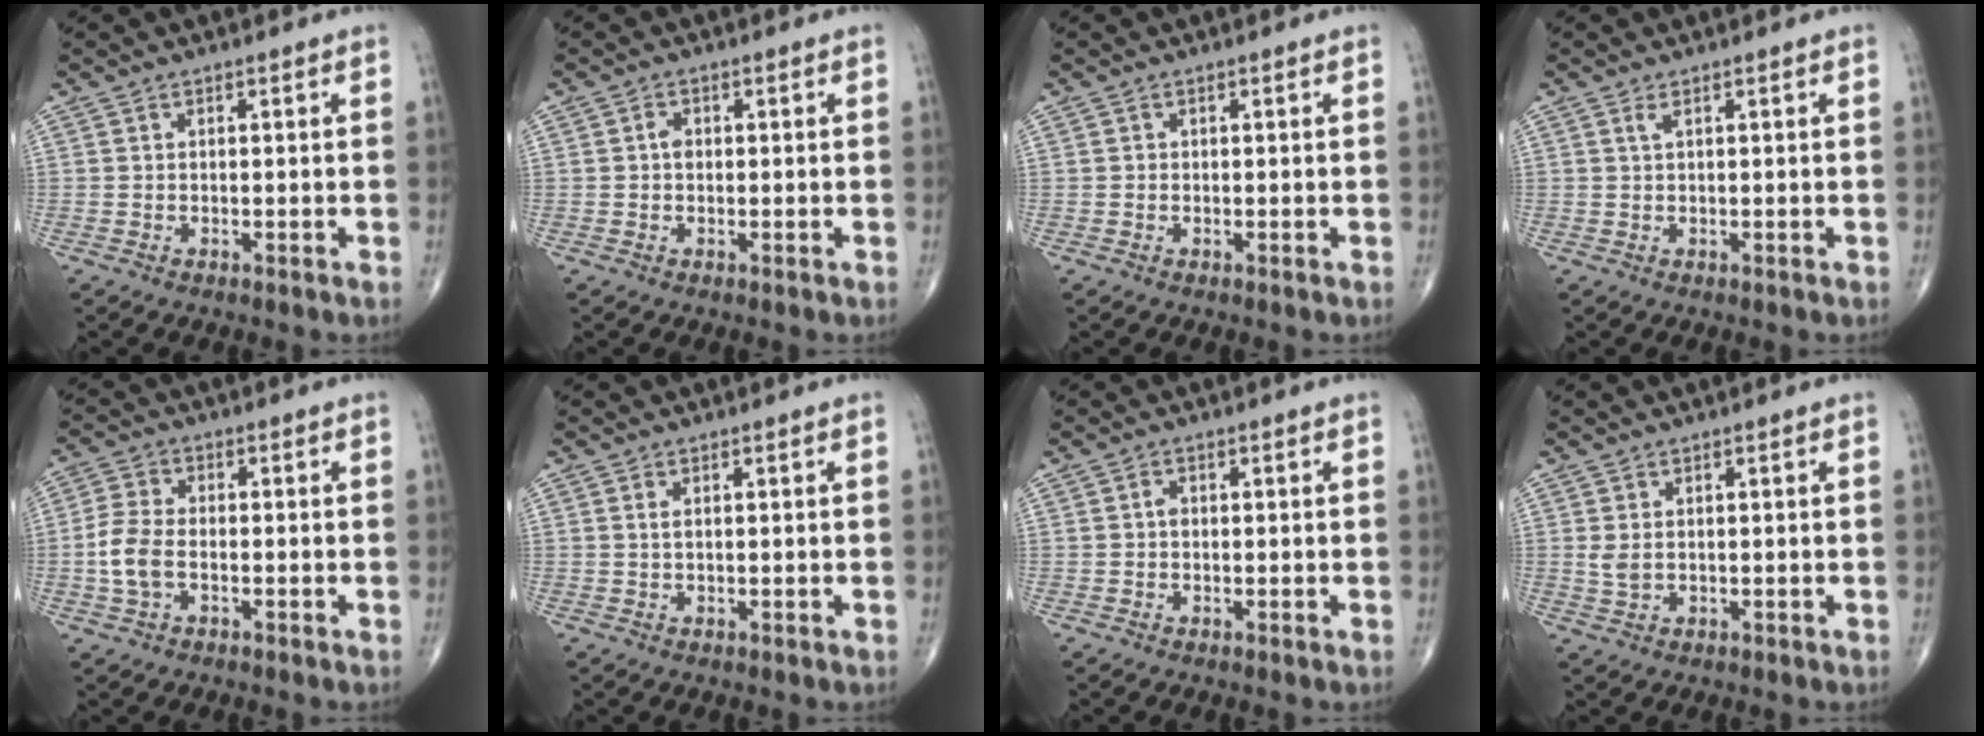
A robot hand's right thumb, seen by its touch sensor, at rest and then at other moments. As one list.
[{"total": 1.5, "force": [0.1, 1.1, 1.0], "torque": [-0.012, 0.004, -0.002]}, {"total": 0.0}, {"total": 0.8, "force": [0.5, 0.1, 0.7], "torque": [-0.020, 0.003, 0.010]}, {"total": 6.2, "force": [-1.4, 3.6, 4.9], "torque": [-0.113, 0.014, -0.031]}, {"total": 0.9, "force": [0.3, 0.3, 0.8], "torque": [-0.018, 0.003, 0.007]}, {"total": 0.7, "force": [0.0, 0.5, 0.5], "torque": [-0.006, 0.002, -0.003]}, {"total": 2.1, "force": [0.4, 1.2, 1.6], "torque": [-0.033, 0.000, 0.013]}]